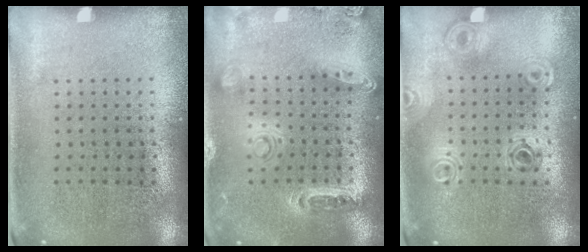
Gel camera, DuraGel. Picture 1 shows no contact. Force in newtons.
{"total": 1.4, "press": 1.3, "slide": 0.4}
{"total": 0.9, "press": 0.9, "slide": 0.1}